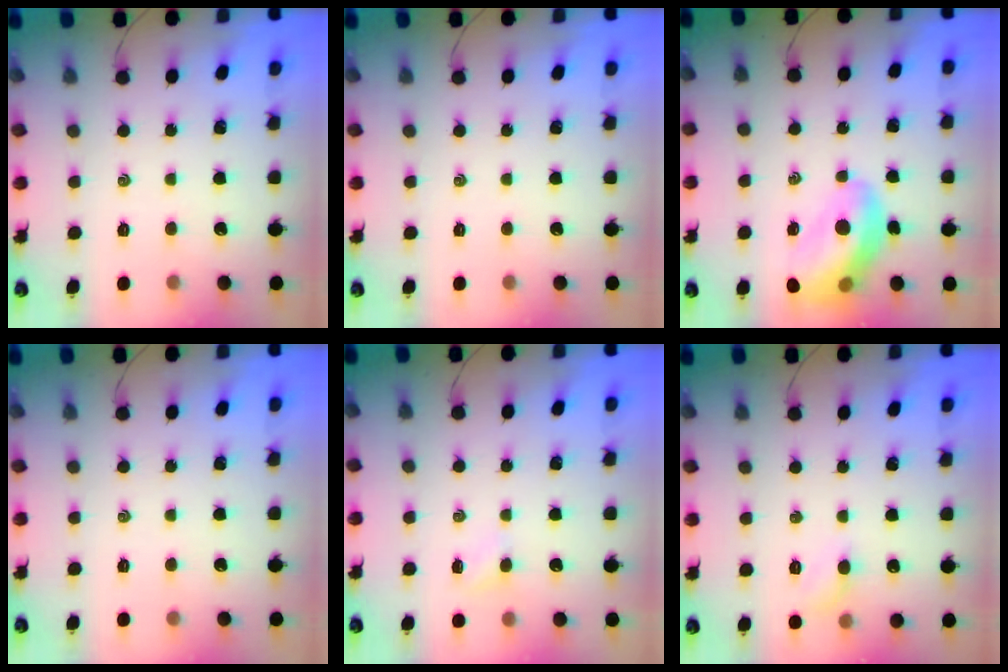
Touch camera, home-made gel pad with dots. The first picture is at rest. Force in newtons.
{"total": 0.0}
{"total": 13.4, "press": 12.9, "slide": 3.3}
{"total": 0.0}
{"total": 2.6, "press": 2.5, "slide": 0.9}
{"total": 4.5, "press": 4.2, "slide": 1.5}